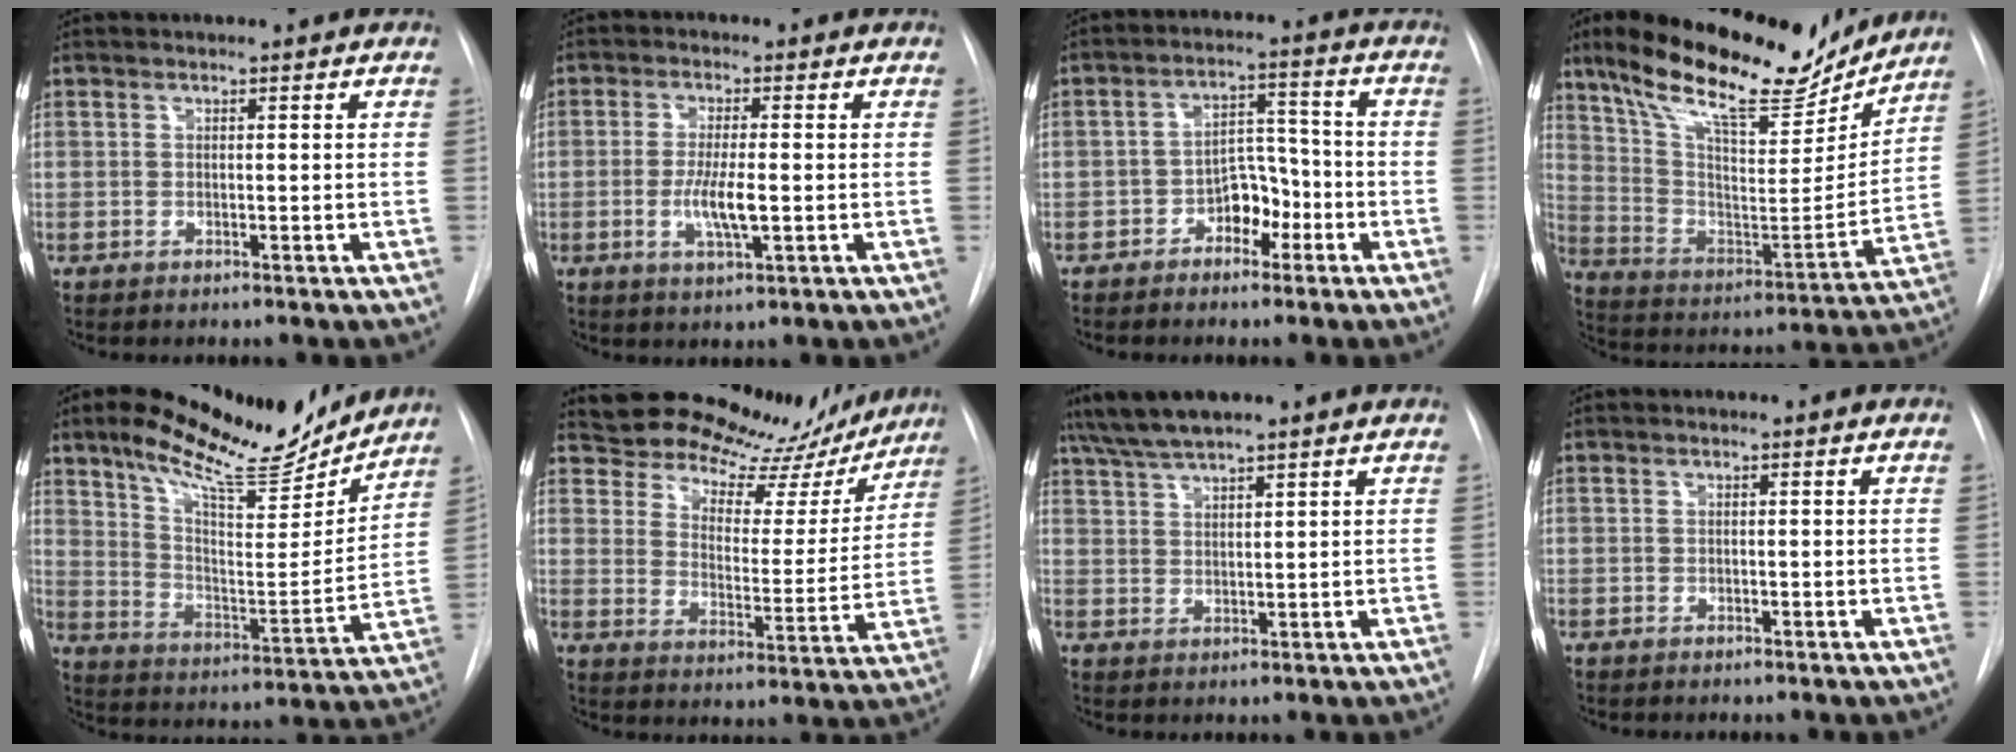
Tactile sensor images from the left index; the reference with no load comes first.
{"total": 5.5, "force": [-1.2, 0.9, 5.3], "torque": [-0.107, -0.014, -0.021]}
{"total": 5.9, "force": [-3.2, 3.4, 3.6], "torque": [-0.053, 0.019, -0.056]}
{"total": 22.8, "force": [17.9, 6.3, 12.7], "torque": [-0.219, -0.008, 0.291]}
{"total": 18.0, "force": [14.9, 3.7, 9.3], "torque": [-0.152, -0.016, 0.238]}
{"total": 20.0, "force": [17.8, 7.7, 5.1], "torque": [-0.064, -0.019, 0.222]}
{"total": 6.3, "force": [5.4, 0.1, 3.3], "torque": [-0.066, 0.032, 0.102]}
{"total": 0.0}